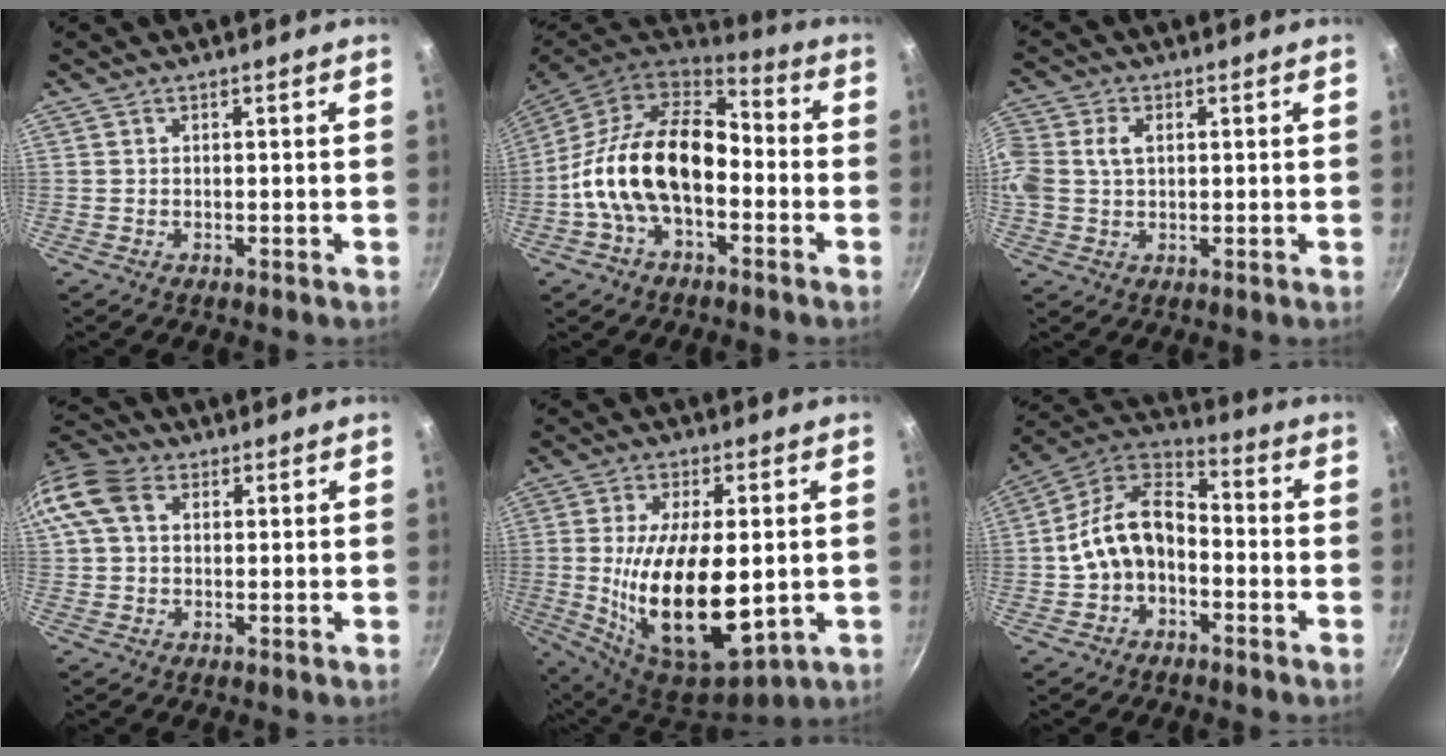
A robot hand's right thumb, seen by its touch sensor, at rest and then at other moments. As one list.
[{"total": 19.2, "force": [-3.0, 11.6, 14.9], "torque": [-0.241, 0.048, -0.067]}, {"total": 6.7, "force": [1.1, 5.0, 4.3], "torque": [-0.082, 0.009, 0.014]}, {"total": 10.3, "force": [2.9, 7.3, 6.7], "torque": [-0.133, 0.019, 0.042]}, {"total": 20.9, "force": [-1.3, 9.8, 18.4], "torque": [-0.320, -0.012, -0.005]}, {"total": 13.2, "force": [-2.5, 9.0, 9.3], "torque": [-0.147, 0.056, -0.061]}]